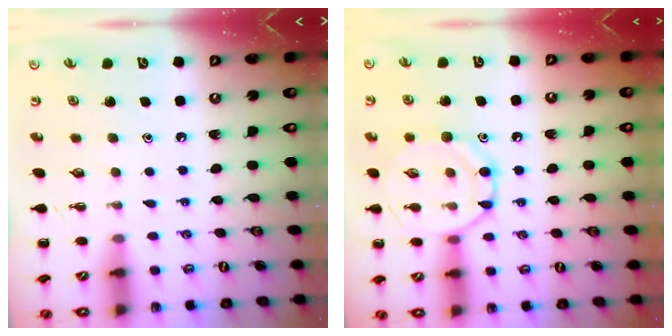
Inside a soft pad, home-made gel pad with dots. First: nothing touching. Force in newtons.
{"total": 11.4, "press": 11.3, "slide": 0.8}